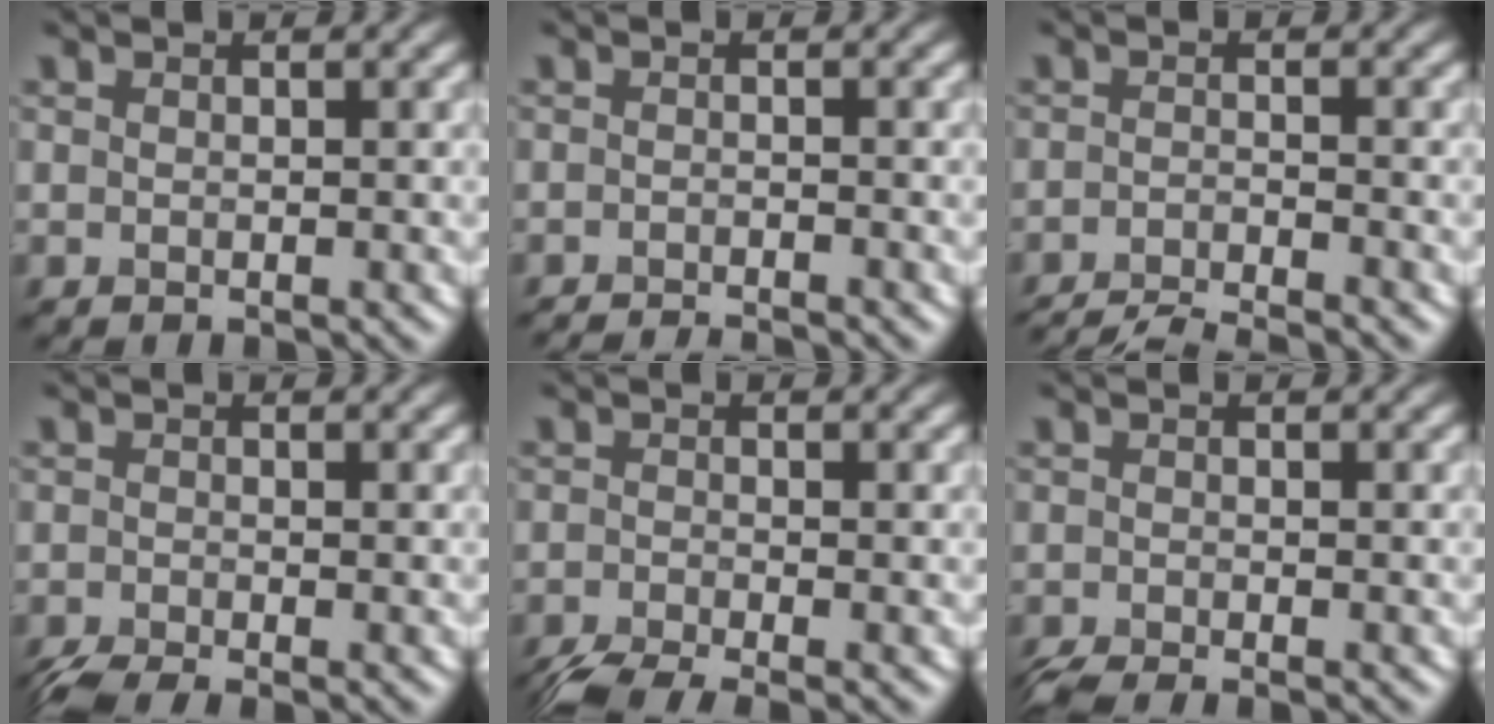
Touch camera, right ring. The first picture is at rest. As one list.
[{"total": 2.7, "force": [-2.5, 0.3, 0.9], "torque": [-0.011, -0.004, -0.040]}, {"total": 5.0, "force": [-4.6, 0.5, 2.0], "torque": [-0.032, -0.015, -0.079]}, {"total": 2.8, "force": [-2.3, 0.4, 1.6], "torque": [-0.032, -0.011, -0.048]}, {"total": 4.1, "force": [-3.2, 0.8, 2.5], "torque": [-0.044, -0.013, -0.067]}, {"total": 2.4, "force": [-2.0, 0.3, 1.3], "torque": [-0.021, -0.011, -0.043]}]